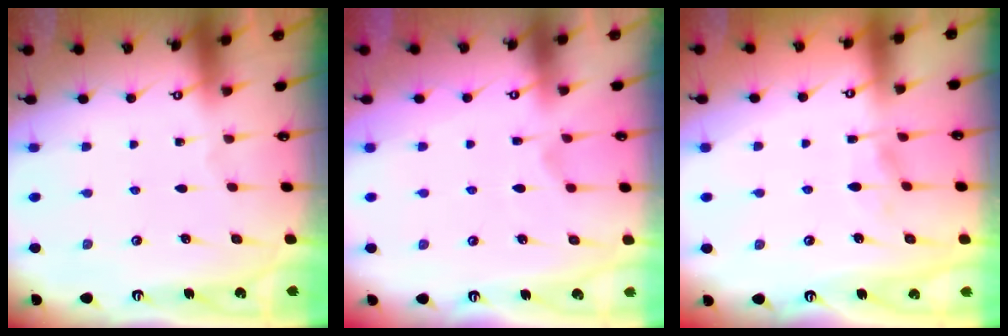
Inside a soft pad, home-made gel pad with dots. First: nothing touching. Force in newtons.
{"total": 2.7, "press": 2.4, "slide": 1.2}
{"total": 3.7, "press": 3.7, "slide": 0.4}